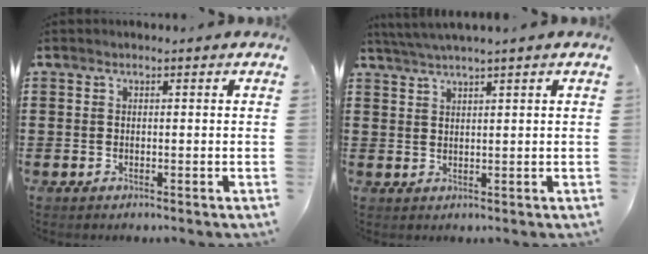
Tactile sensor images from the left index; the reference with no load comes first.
{"total": 2.5, "force": [2.2, -0.6, 1.1], "torque": [-0.024, -0.001, 0.042]}